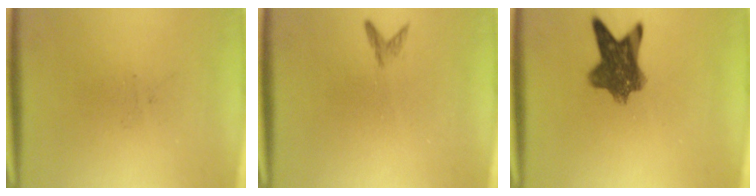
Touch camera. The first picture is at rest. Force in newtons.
{"total": 0.8}
{"total": 8.2}